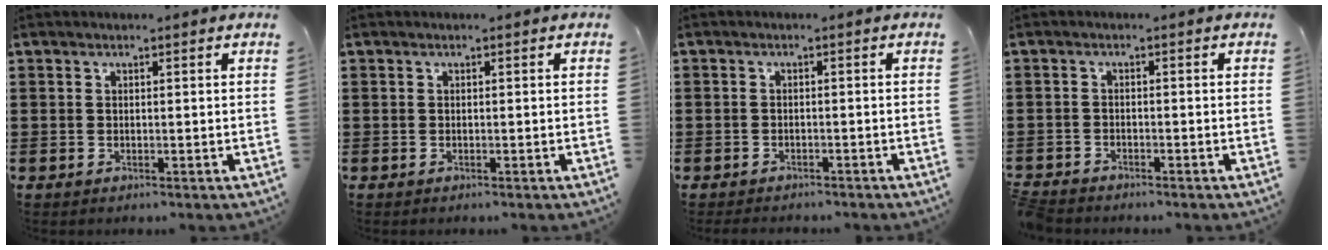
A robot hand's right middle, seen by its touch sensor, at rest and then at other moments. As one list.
[{"total": 0.0}, {"total": 1.5, "force": [-1.4, 0.6, -0.1], "torque": [-0.002, 0.001, -0.032]}, {"total": 1.9, "force": [-1.8, 0.2, 0.0], "torque": [-0.013, -0.003, -0.043]}]